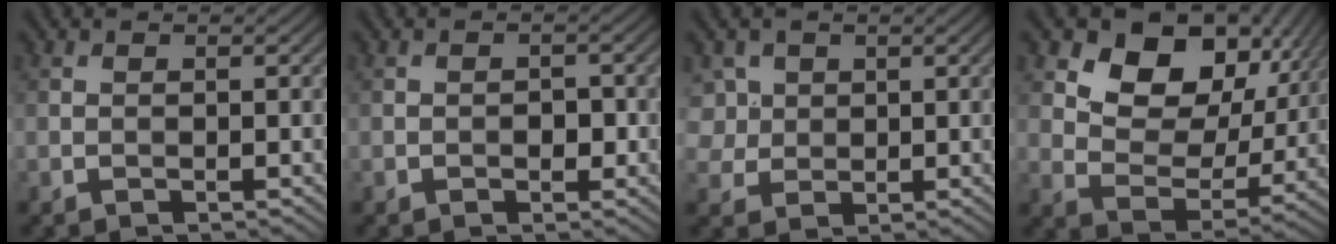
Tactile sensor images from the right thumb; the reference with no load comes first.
{"total": 1.8, "force": [-0.5, 1.1, 1.3], "torque": [-0.019, 0.000, -0.010]}
{"total": 3.9, "force": [1.3, 3.3, 1.4], "torque": [-0.054, -0.003, 0.029]}
{"total": 12.7, "force": [6.2, 8.2, 7.4], "torque": [-0.128, 0.003, 0.100]}